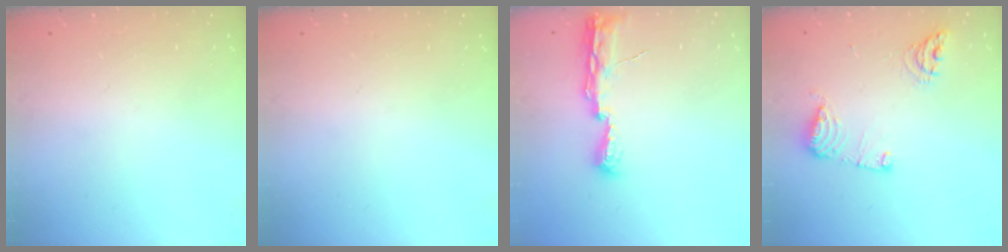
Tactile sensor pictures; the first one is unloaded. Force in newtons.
{"total": 0.0}
{"total": 8.0, "press": 8.0, "slide": 0.7}
{"total": 10.2, "press": 10.1, "slide": 1.2}